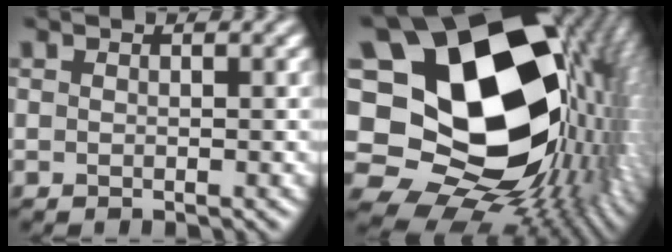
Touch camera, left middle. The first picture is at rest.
{"total": 22.3, "force": [2.1, 16.0, 15.4], "torque": [-0.268, -0.016, 0.051]}